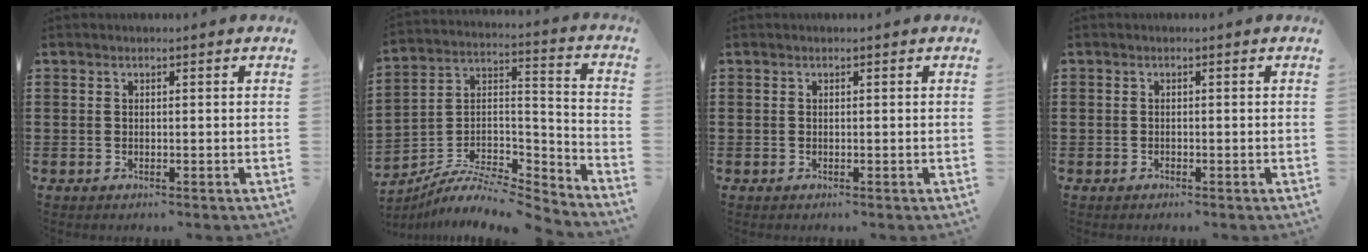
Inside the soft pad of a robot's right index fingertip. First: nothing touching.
{"total": 7.5, "force": [-6.5, 2.5, 2.8], "torque": [-0.059, -0.001, -0.130]}
{"total": 0.0}
{"total": 0.5, "force": [-0.4, 0.3, 0.1], "torque": [-0.003, 0.000, -0.009]}